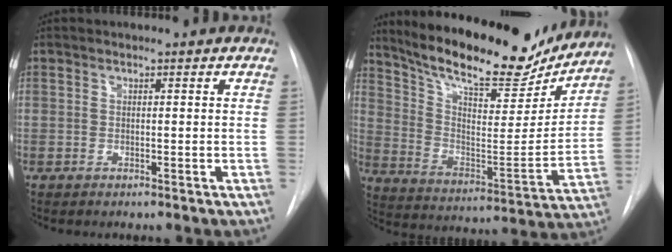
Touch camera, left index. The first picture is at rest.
{"total": 21.9, "force": [18.6, 5.5, 10.1], "torque": [-0.168, -0.025, 0.280]}